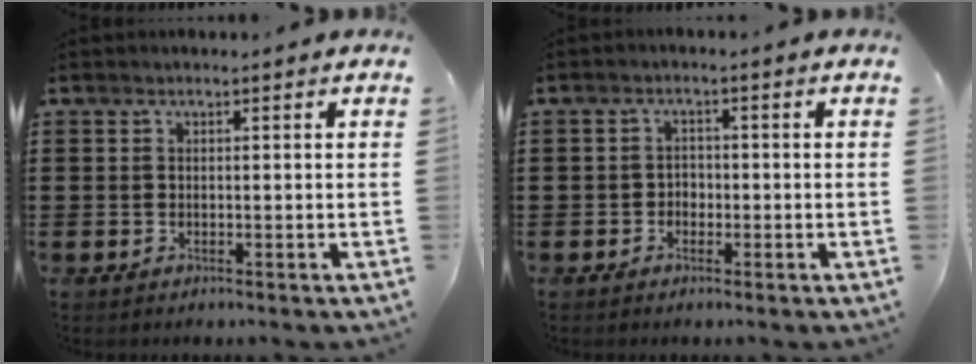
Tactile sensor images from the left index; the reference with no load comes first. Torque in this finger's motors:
{"motor_torque": [-0.01, -0.06, 0.01, 0.00]}